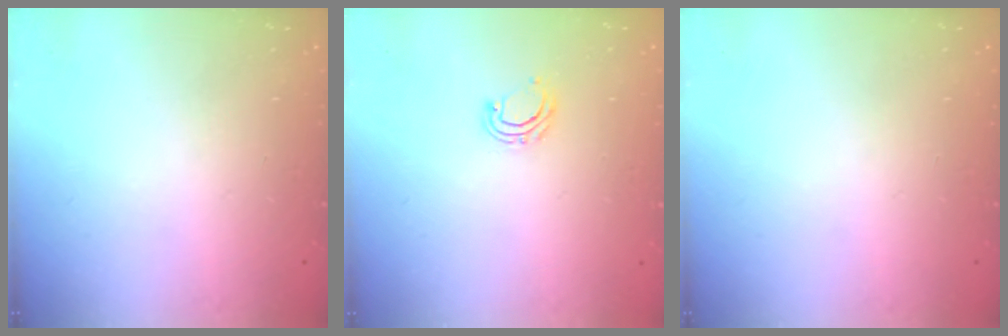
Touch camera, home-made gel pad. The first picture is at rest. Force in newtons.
{"total": 6.3, "press": 6.2, "slide": 1.0}
{"total": 0.0}